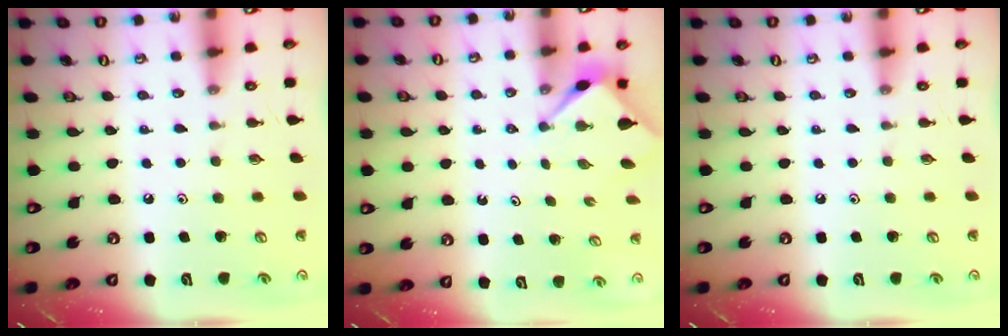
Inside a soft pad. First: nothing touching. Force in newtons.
{"total": 2.8, "press": 2.8, "slide": 0.2}
{"total": 0.0}